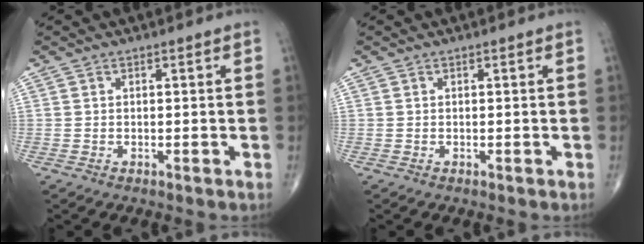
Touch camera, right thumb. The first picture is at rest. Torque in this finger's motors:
{"motor_torque": [-0.02, 0.13, -0.06, 0.06, 0.00]}